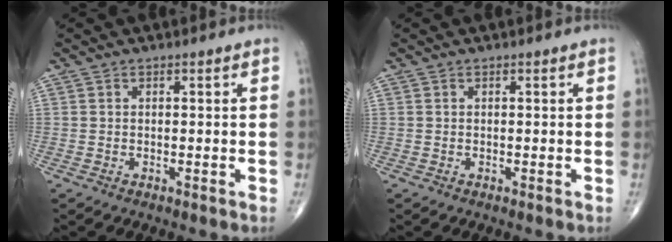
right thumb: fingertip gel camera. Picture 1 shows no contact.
{"total": 0.0}